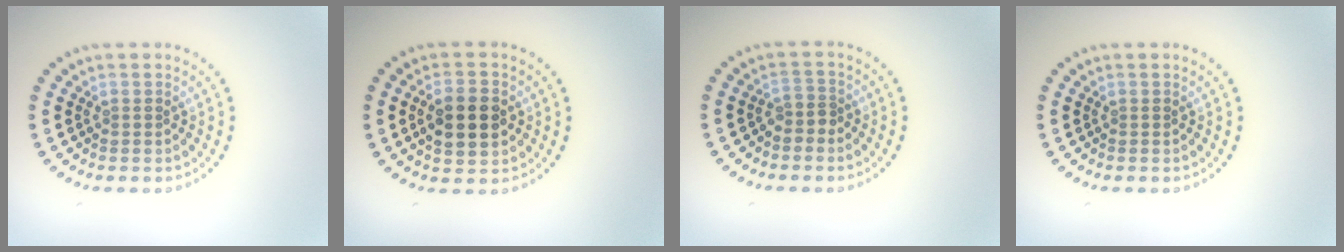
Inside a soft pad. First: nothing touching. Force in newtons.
{"total": 4.8, "press": 4.8, "slide": 0.2}
{"total": 1.5, "press": 1.2, "slide": 0.9}
{"total": 0.0}